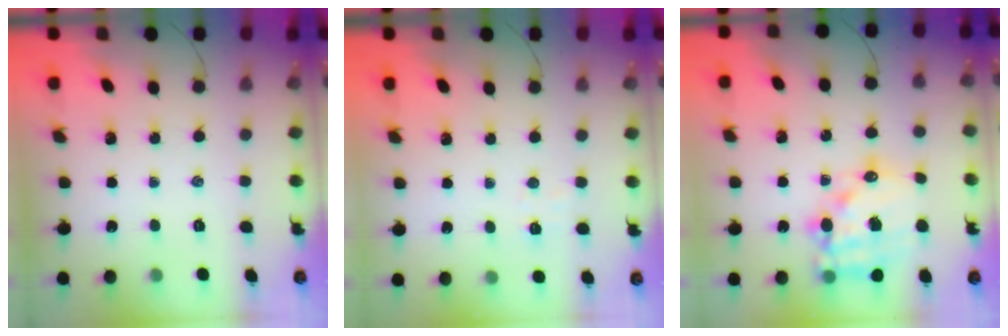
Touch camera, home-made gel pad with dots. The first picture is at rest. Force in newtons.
{"total": 3.6, "press": 3.5, "slide": 0.9}
{"total": 16.5, "press": 16.2, "slide": 3.4}